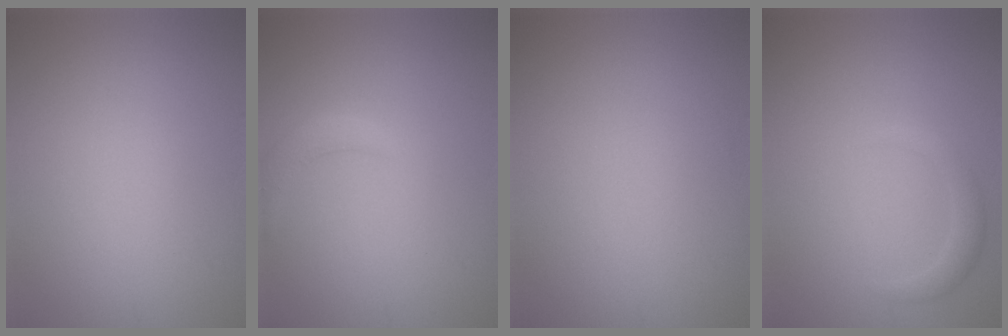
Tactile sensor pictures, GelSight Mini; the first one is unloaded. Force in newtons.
{"total": 1.6, "press": 1.6, "slide": 0.3}
{"total": 0.0}
{"total": 1.6, "press": 1.6, "slide": 0.1}